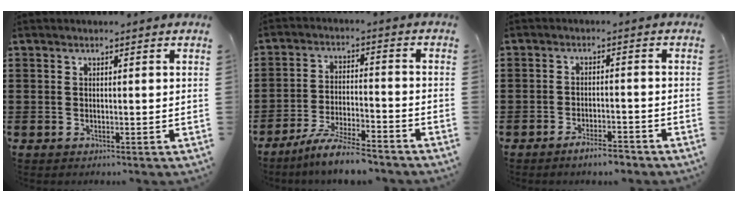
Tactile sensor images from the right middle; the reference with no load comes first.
{"total": 7.4, "force": [-6.6, 0.4, 3.3], "torque": [-0.066, -0.002, -0.126]}
{"total": 3.8, "force": [-3.3, 0.4, 1.8], "torque": [-0.028, 0.005, -0.062]}